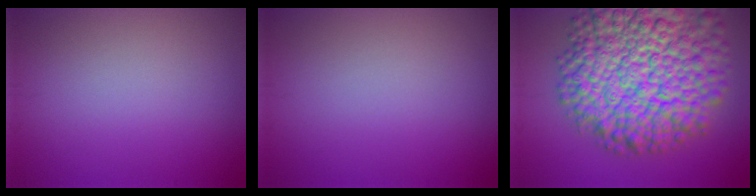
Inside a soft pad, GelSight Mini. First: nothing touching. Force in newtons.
{"total": 0.0}
{"total": 15.6, "press": 15.6, "slide": 0.7}